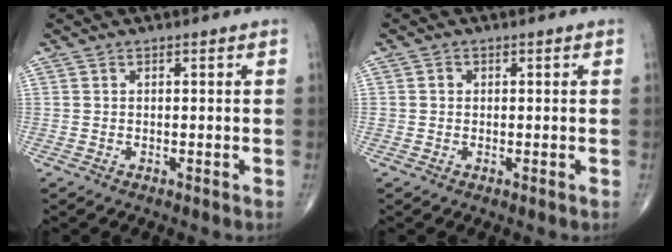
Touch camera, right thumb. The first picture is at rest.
{"total": 1.1, "force": [0.0, 1.0, 0.3], "torque": [0.001, 0.003, -0.002]}